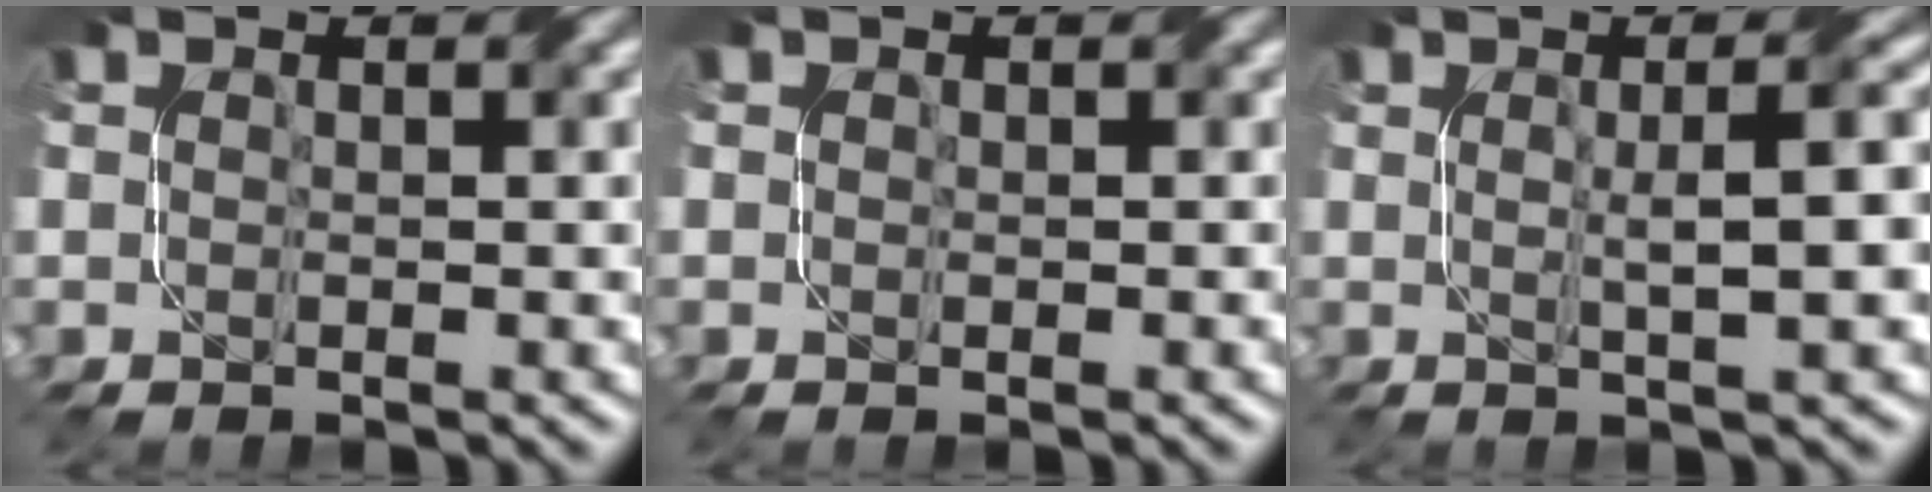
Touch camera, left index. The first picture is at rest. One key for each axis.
{"total": 0.6, "fx": 0.3, "fy": 0.6, "fz": 0.0, "tx": 0.003, "ty": -0.002, "tz": 0.000}
{"total": 4.8, "fx": 0.4, "fy": 1.1, "fz": 4.7, "tx": -0.062, "ty": 0.012, "tz": 0.007}